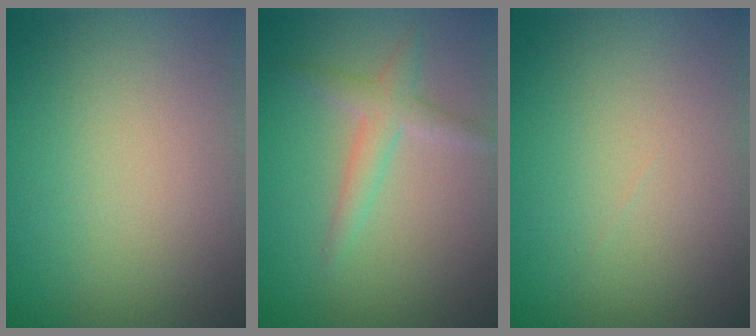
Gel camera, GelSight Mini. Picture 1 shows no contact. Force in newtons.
{"total": 2.3, "press": 2.3, "slide": 0.0}
{"total": 0.0}